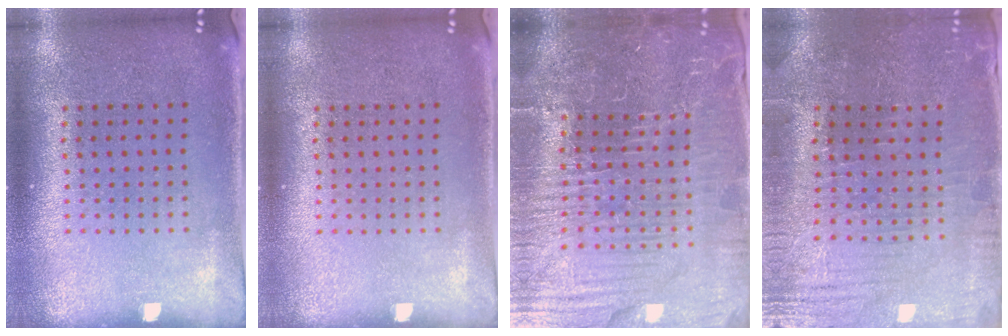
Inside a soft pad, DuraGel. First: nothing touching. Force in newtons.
{"total": 0.0}
{"total": 6.2, "press": 5.6, "slide": 2.7}
{"total": 0.9, "press": 0.8, "slide": 0.4}